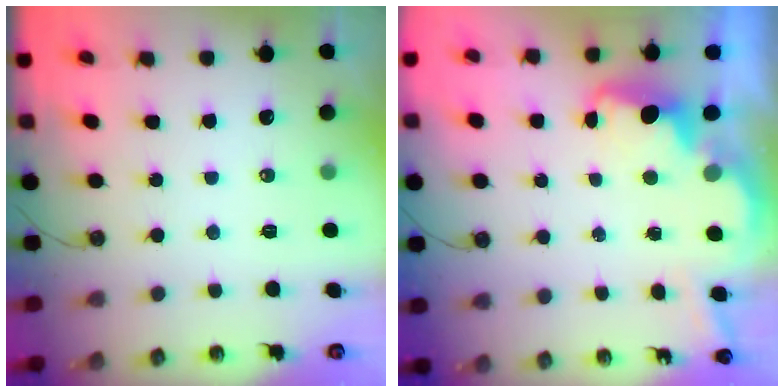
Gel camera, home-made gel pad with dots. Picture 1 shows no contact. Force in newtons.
{"total": 3.7, "press": 3.6, "slide": 0.7}